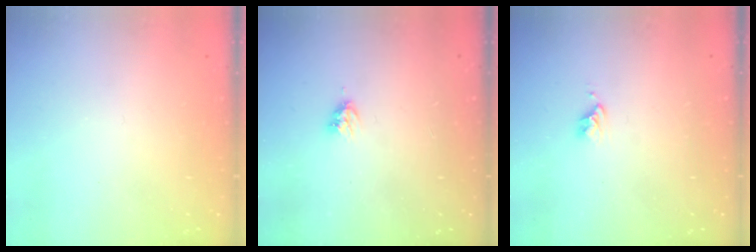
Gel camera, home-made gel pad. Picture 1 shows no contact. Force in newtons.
{"total": 3.5, "press": 3.4, "slide": 0.5}
{"total": 2.7, "press": 2.6, "slide": 0.4}